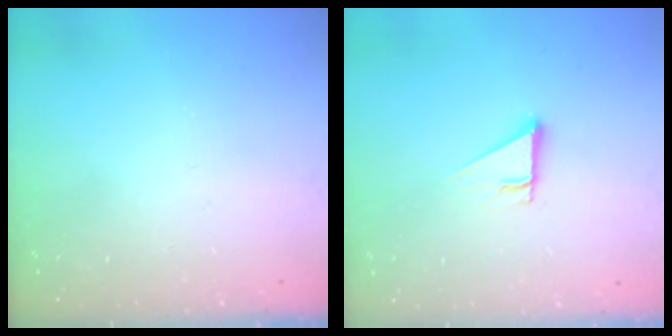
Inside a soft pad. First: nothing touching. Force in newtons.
{"total": 2.7, "press": 2.7, "slide": 0.0}